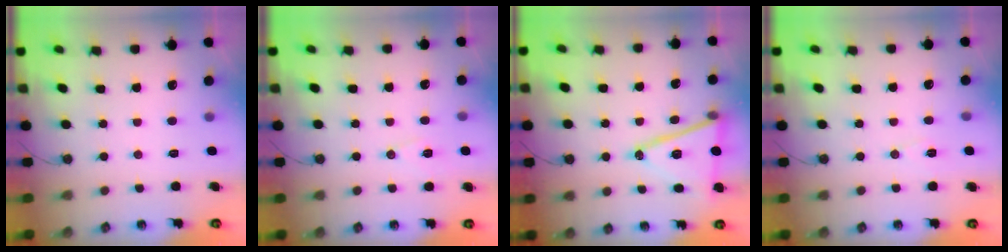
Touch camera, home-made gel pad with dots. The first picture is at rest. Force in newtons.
{"total": 6.9, "press": 5.8, "slide": 3.7}
{"total": 15.8, "press": 15.4, "slide": 3.7}
{"total": 6.3, "press": 4.5, "slide": 4.4}